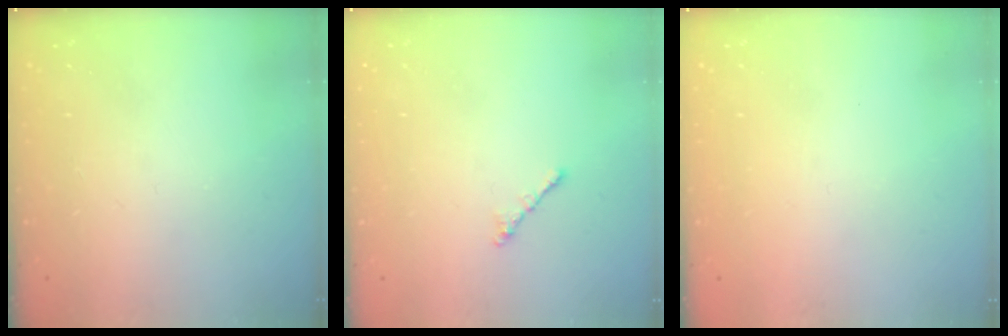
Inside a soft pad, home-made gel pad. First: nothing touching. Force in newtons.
{"total": 1.8, "press": 1.7, "slide": 0.6}
{"total": 0.9, "press": 0.8, "slide": 0.3}